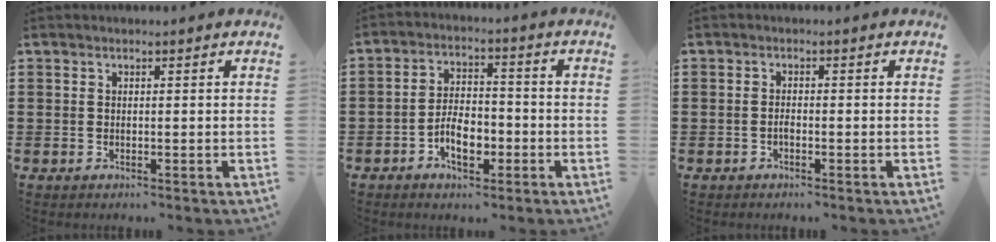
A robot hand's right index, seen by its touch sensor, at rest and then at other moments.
{"total": 6.2, "force": [-2.7, 3.4, 4.5], "torque": [-0.082, 0.004, -0.052]}
{"total": 0.9, "force": [-0.6, 0.4, 0.5], "torque": [-0.013, -0.003, -0.010]}